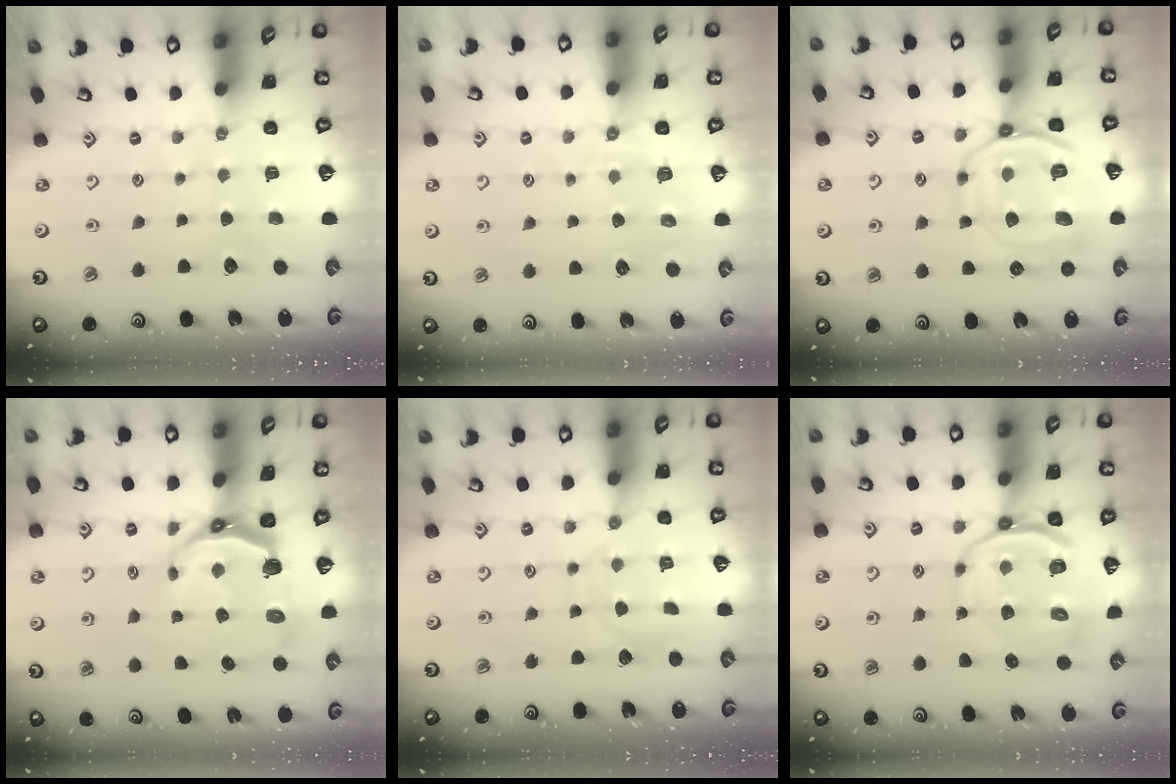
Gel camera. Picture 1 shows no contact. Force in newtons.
{"total": 3.1, "press": 2.4, "slide": 2.0}
{"total": 13.3, "press": 13.2, "slide": 1.3}
{"total": 7.9, "press": 6.3, "slide": 4.8}
{"total": 6.9, "press": 6.9, "slide": 0.6}
{"total": 11.6, "press": 11.3, "slide": 2.7}